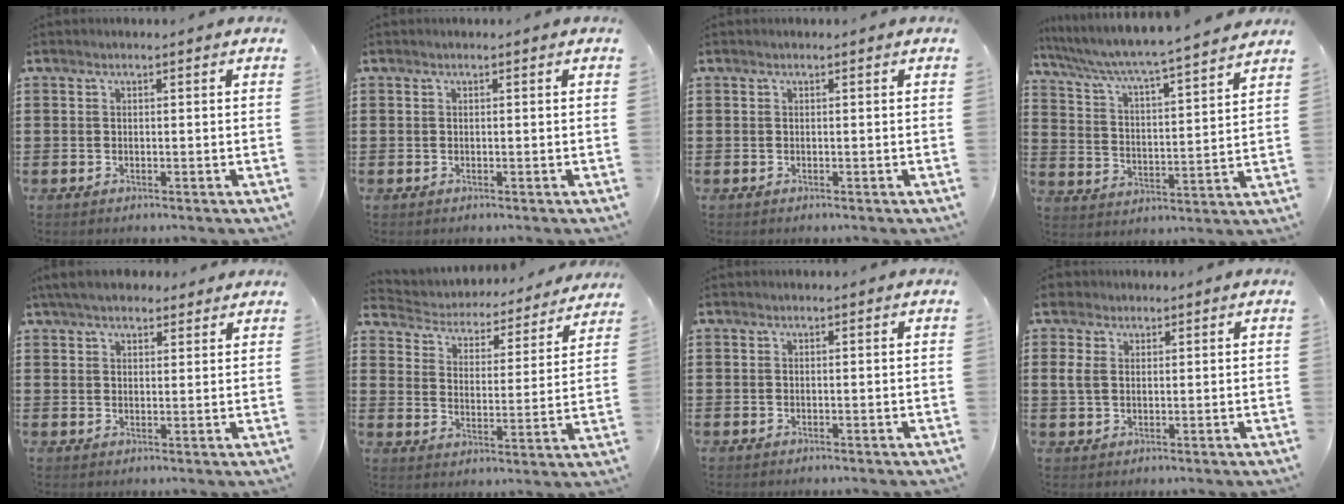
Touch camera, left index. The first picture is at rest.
{"total": 0.0}
{"total": 0.0}
{"total": 4.7, "force": [4.3, -0.6, 1.9], "torque": [-0.060, -0.039, 0.062]}
{"total": 4.8, "force": [4.1, 1.6, 1.9], "torque": [-0.049, -0.001, 0.077]}
{"total": 3.8, "force": [3.7, 0.8, 0.0], "torque": [-0.027, -0.034, 0.056]}
{"total": 0.0}
{"total": 3.9, "force": [1.6, 2.8, 2.1], "torque": [-0.058, 0.012, 0.027]}